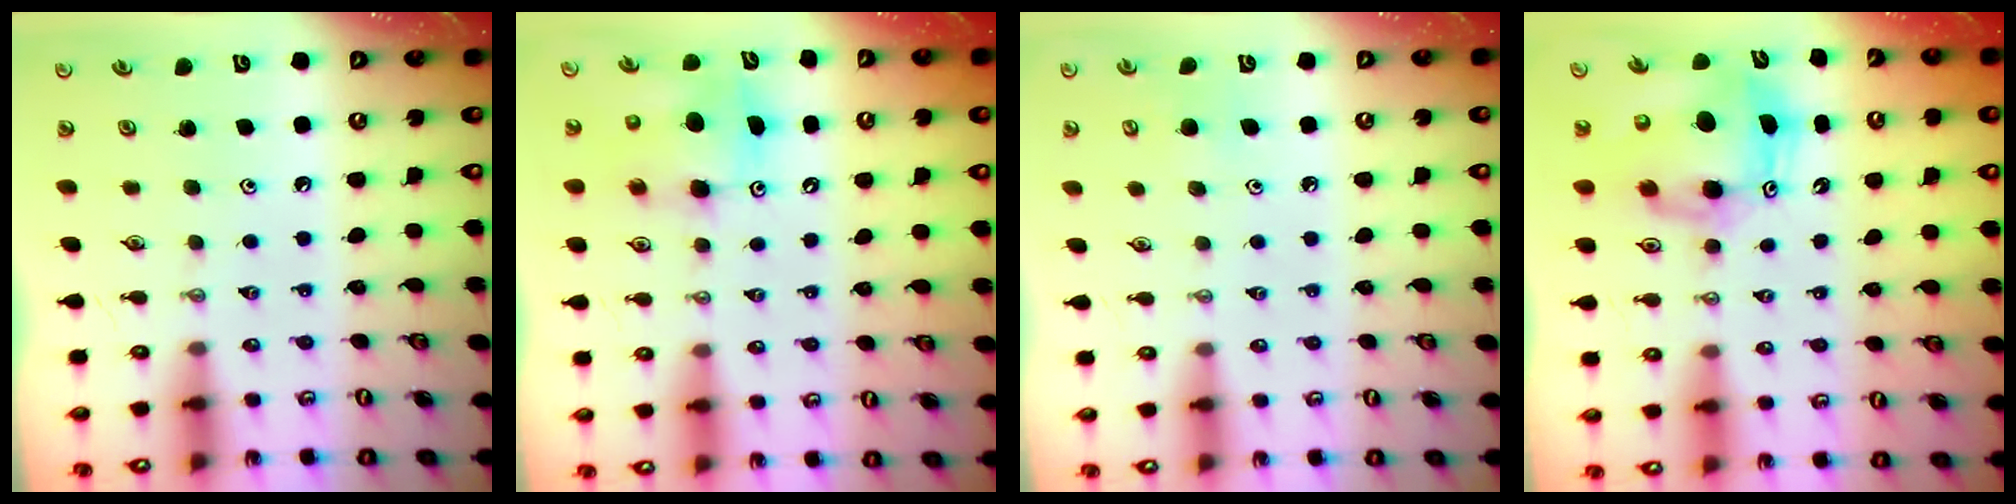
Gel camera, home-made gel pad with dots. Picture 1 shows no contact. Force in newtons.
{"total": 7.9, "press": 7.7, "slide": 2.0}
{"total": 5.1, "press": 5.1, "slide": 0.6}
{"total": 10.2, "press": 9.9, "slide": 2.3}